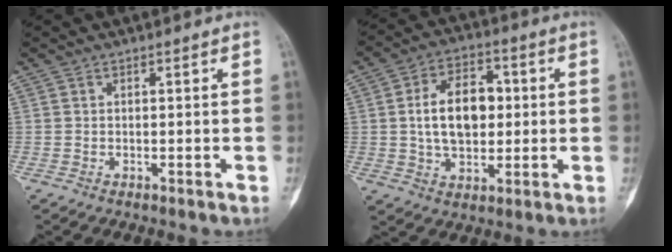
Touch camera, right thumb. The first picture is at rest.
{"total": 12.6, "force": [0.9, 8.1, 9.6], "torque": [-0.138, 0.012, 0.015]}